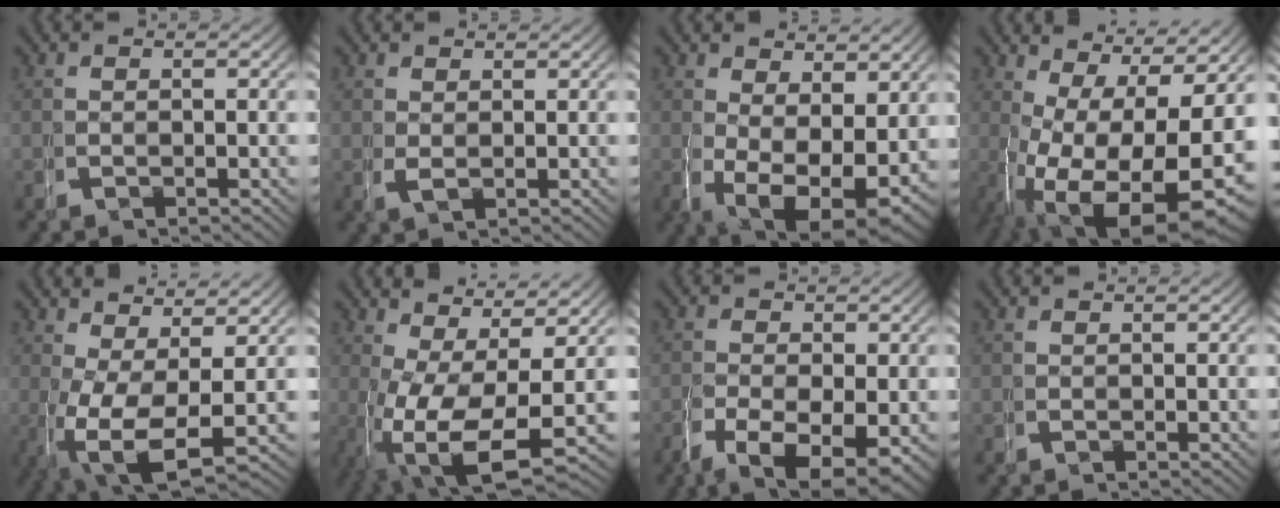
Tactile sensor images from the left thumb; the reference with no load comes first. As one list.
[{"total": 0.6, "force": [0.3, 0.5, 0.3], "torque": [-0.010, -0.009, 0.016]}, {"total": 8.3, "force": [-2.4, 5.7, 5.5], "torque": [-0.110, -0.066, -0.009]}, {"total": 16.2, "force": [-2.5, 10.6, 12.0], "torque": [-0.221, -0.086, 0.012]}, {"total": 7.7, "force": [-1.0, 4.3, 6.3], "torque": [-0.141, -0.045, 0.010]}, {"total": 10.8, "force": [-1.6, 6.1, 8.8], "torque": [-0.180, -0.059, 0.012]}, {"total": 7.7, "force": [-3.4, 4.7, 5.0], "torque": [-0.096, -0.044, -0.033]}, {"total": 0.0}]